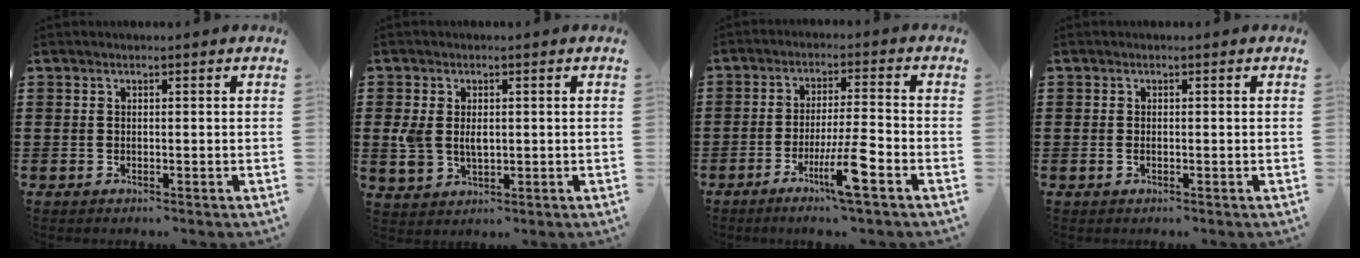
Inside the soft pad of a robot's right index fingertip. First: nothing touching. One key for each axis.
{"total": 4.0, "fx": 0.3, "fy": 2.7, "fz": 2.9, "tx": -0.076, "ty": 0.003, "tz": 0.000}
{"total": 8.1, "fx": -4.1, "fy": 0.0, "fz": 7.0, "tx": -0.131, "ty": -0.011, "tz": -0.075}
{"total": 0.7, "fx": -0.2, "fy": 0.3, "fz": 0.6, "tx": -0.013, "ty": -0.002, "tz": -0.003}